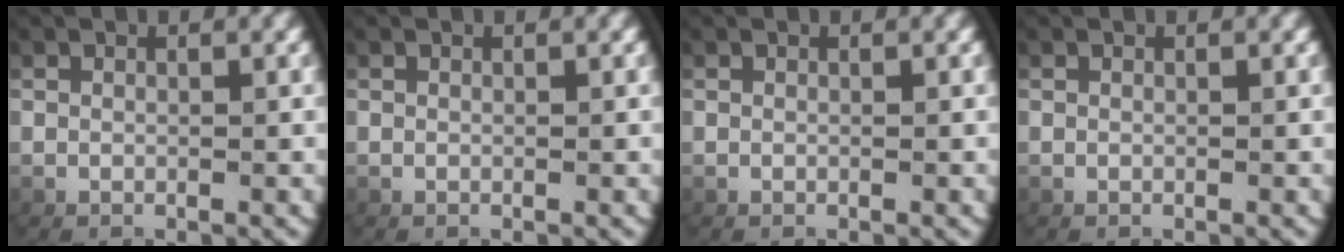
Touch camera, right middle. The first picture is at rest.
{"total": 0.0}
{"total": 0.0}
{"total": 0.0}